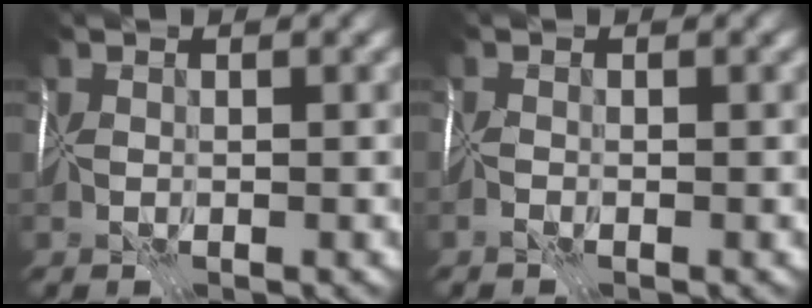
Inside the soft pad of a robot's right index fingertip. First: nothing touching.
{"total": 1.0, "force": [-1.0, -0.3, -0.3], "torque": [0.010, -0.003, -0.022]}